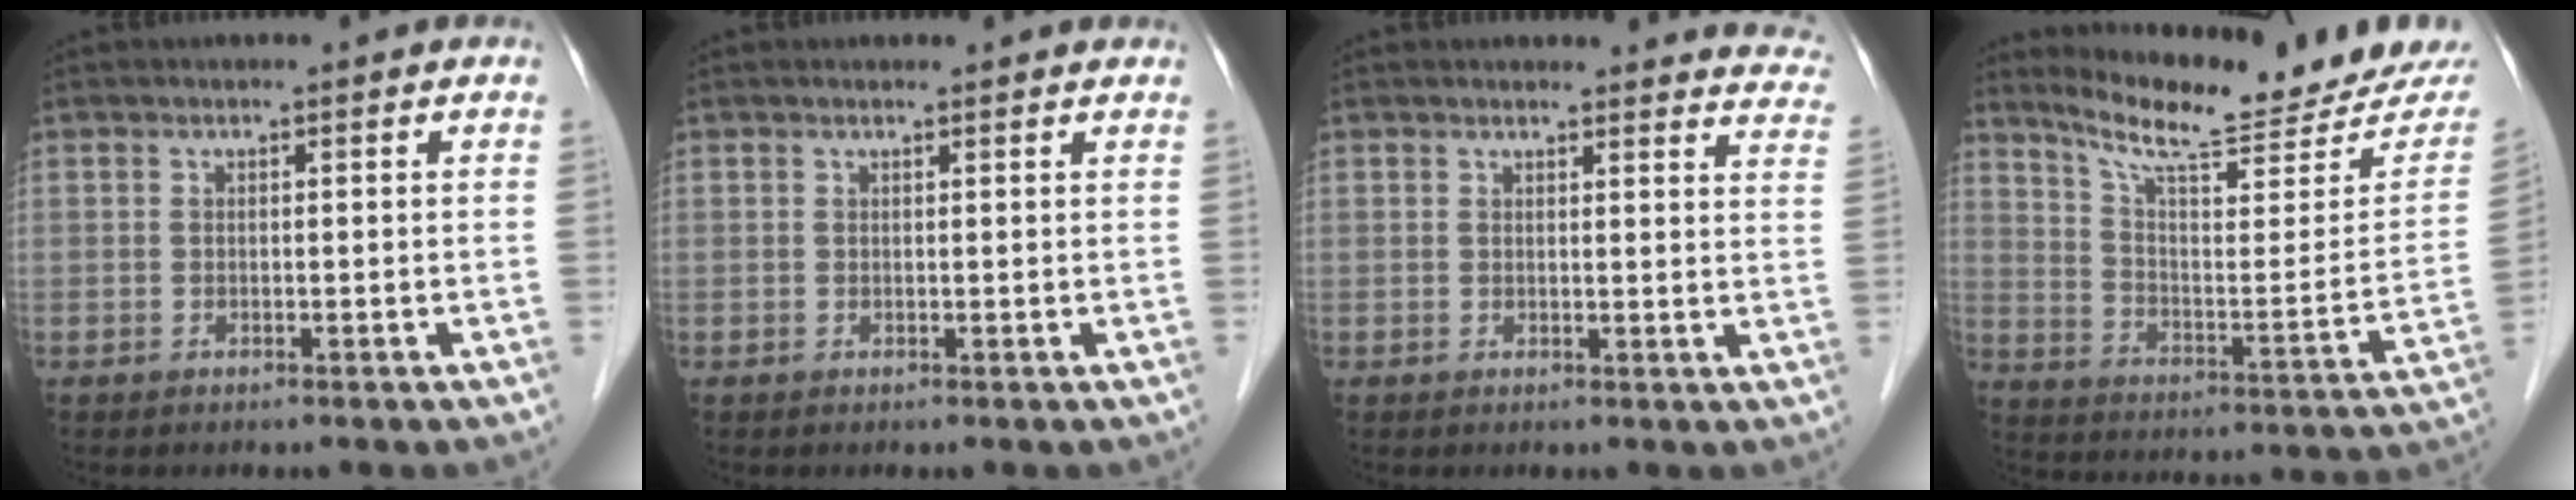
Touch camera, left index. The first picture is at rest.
{"total": 2.3, "force": [2.2, 0.6, 0.4], "torque": [-0.003, 0.010, 0.024]}
{"total": 15.4, "force": [14.9, 3.4, 2.2], "torque": [0.017, -0.052, 0.132]}
{"total": 18.6, "force": [17.3, 1.4, 6.9], "torque": [-0.111, -0.071, 0.247]}